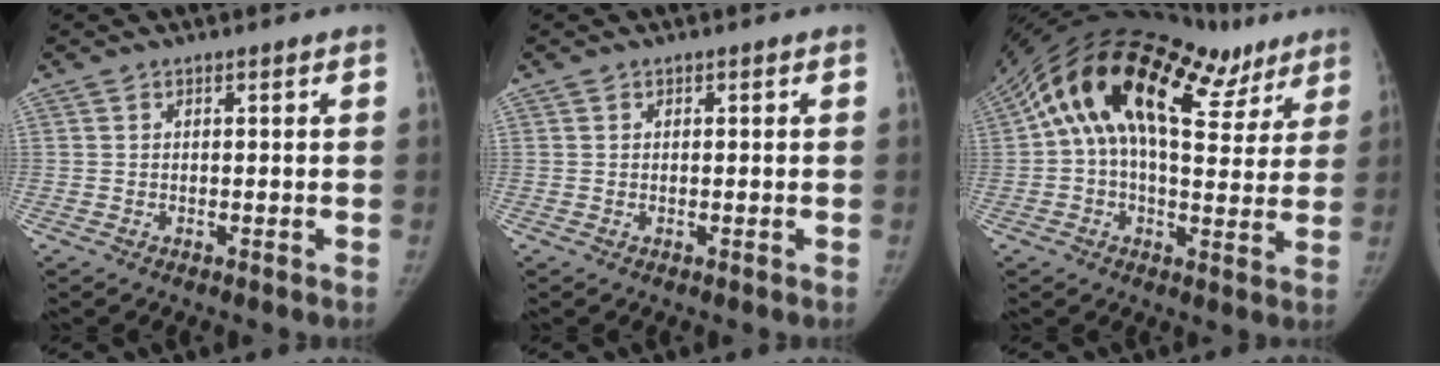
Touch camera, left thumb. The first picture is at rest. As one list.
[{"total": 0.0}, {"total": 25.5, "force": [13.4, 13.1, 17.3], "torque": [-0.265, 0.040, 0.211]}]